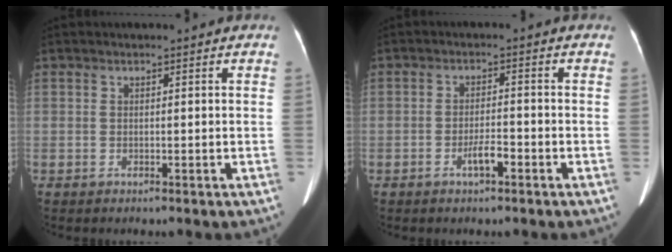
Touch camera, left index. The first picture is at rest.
{"total": 2.9, "force": [-1.8, 0.6, 2.2], "torque": [-0.042, -0.002, -0.031]}